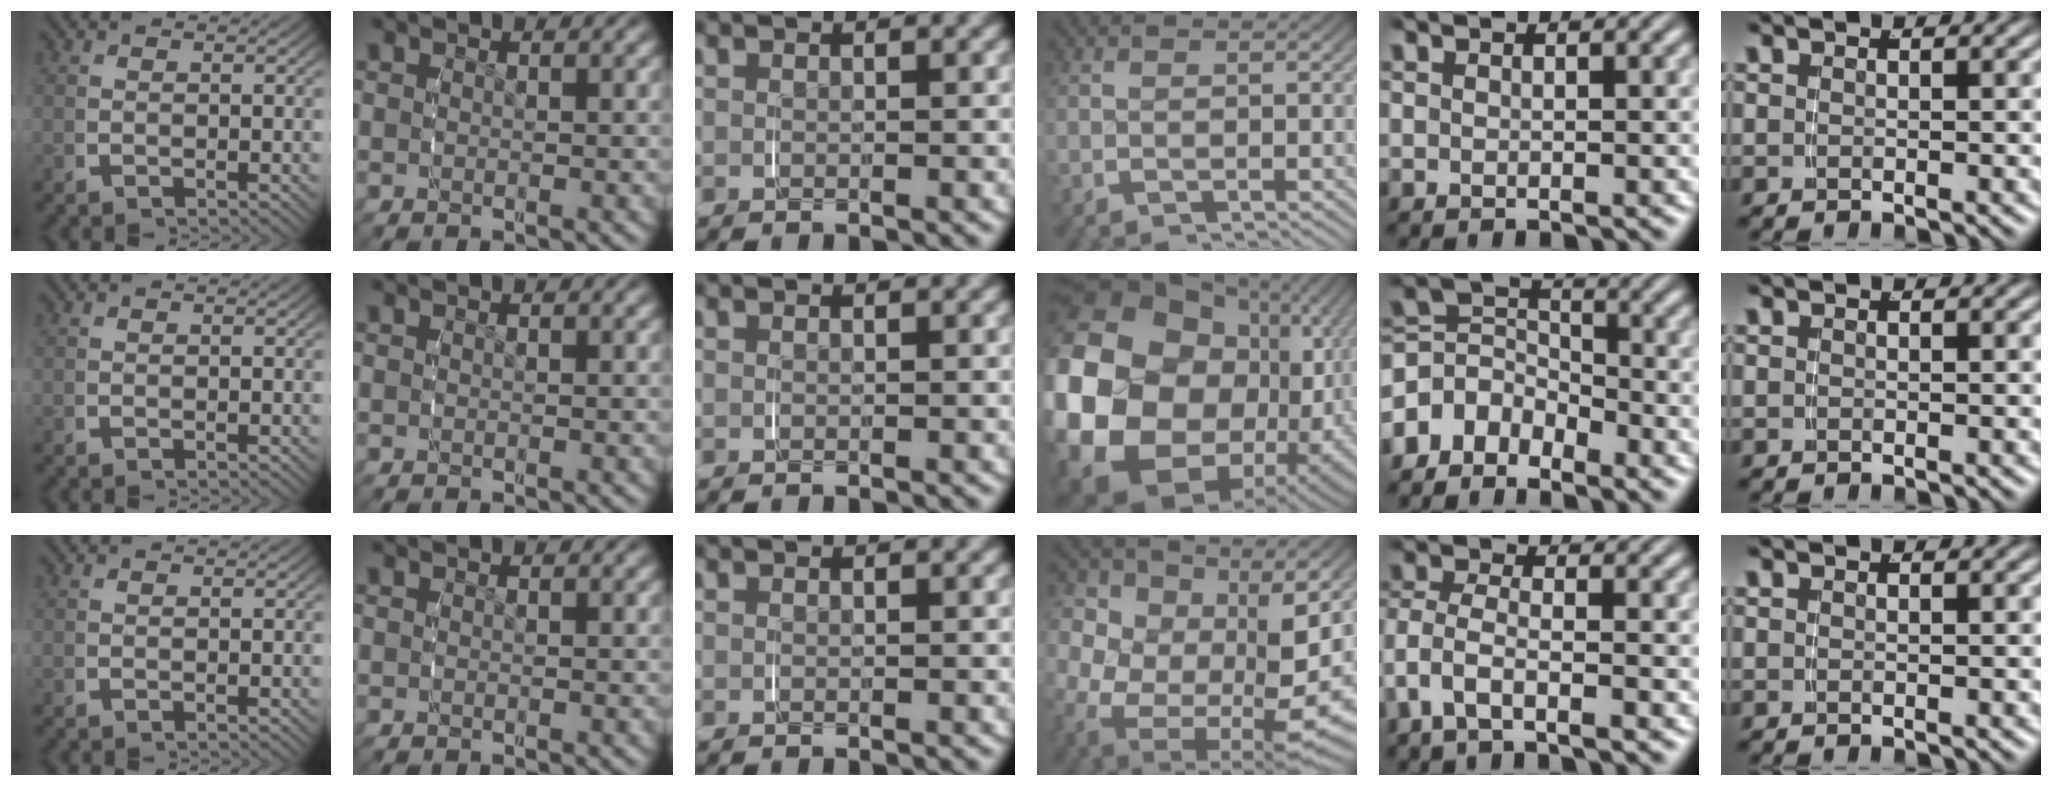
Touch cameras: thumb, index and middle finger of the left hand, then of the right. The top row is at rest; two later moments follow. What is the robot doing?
{"motion": "grasp_and_lifting", "object": "jacket"}